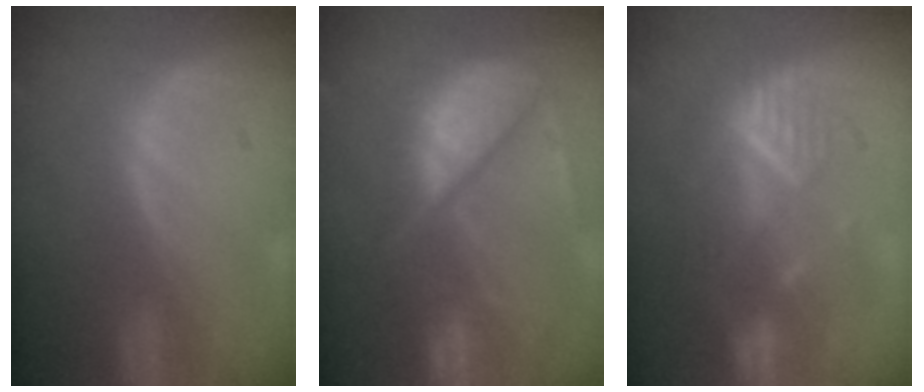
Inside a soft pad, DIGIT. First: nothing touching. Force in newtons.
{"total": 11.3, "press": 9.5, "slide": 6.3}
{"total": 9.0, "press": 7.9, "slide": 4.4}